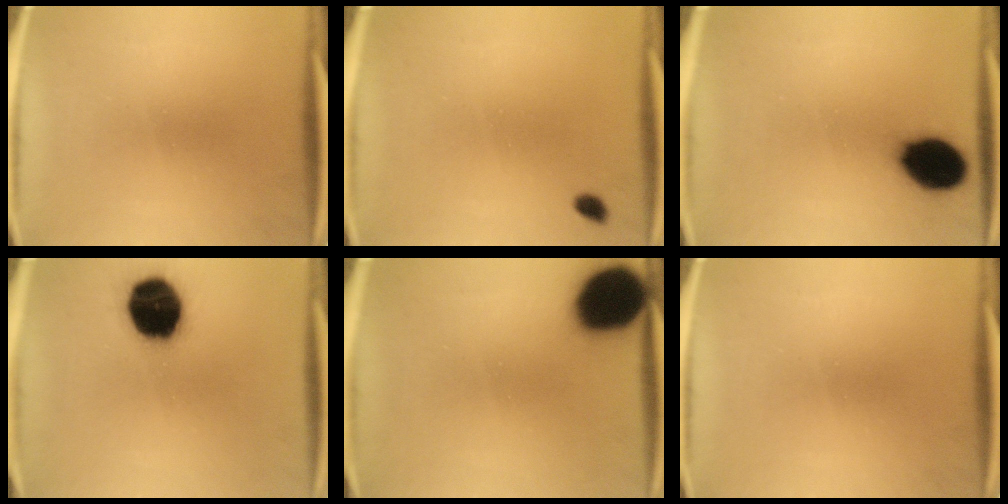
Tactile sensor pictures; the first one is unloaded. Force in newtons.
{"total": 1.3}
{"total": 13.7}
{"total": 18.8}
{"total": 19.0}
{"total": 0.0}